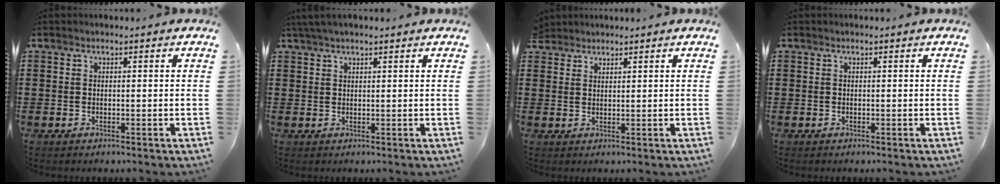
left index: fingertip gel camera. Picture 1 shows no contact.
{"total": 1.8, "force": [1.4, 0.2, 1.0], "torque": [-0.021, 0.001, 0.027]}
{"total": 1.5, "force": [1.5, 0.4, -0.2], "torque": [-0.001, 0.001, 0.030]}
{"total": 0.0}